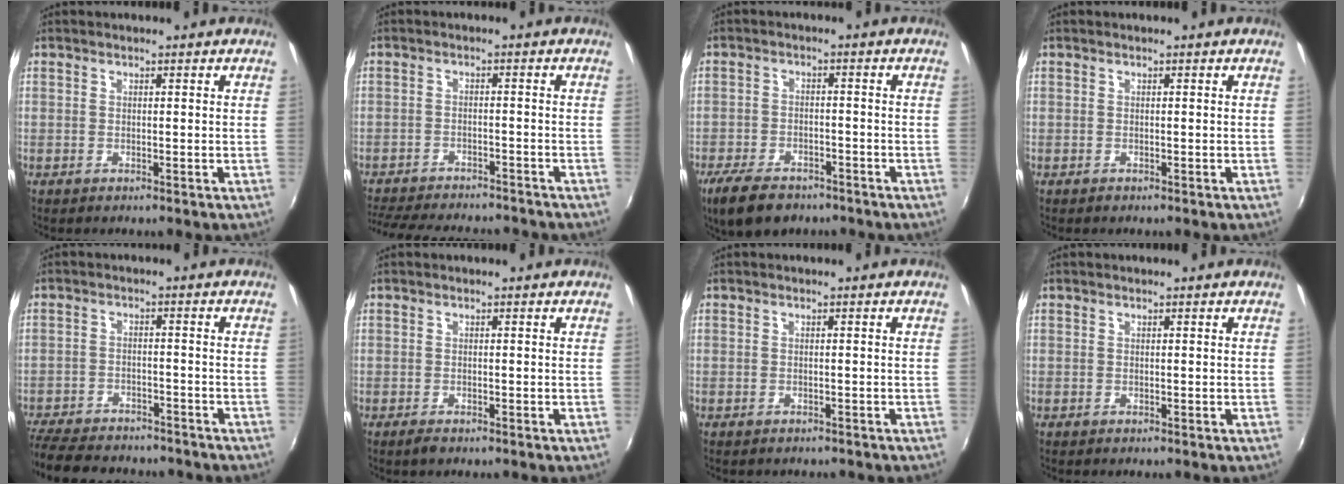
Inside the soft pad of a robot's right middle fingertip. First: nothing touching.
{"total": 15.9, "force": [-14.0, 4.1, 6.4], "torque": [-0.142, -0.019, -0.202]}
{"total": 10.4, "force": [-7.5, 4.9, 5.2], "torque": [-0.131, -0.019, -0.131]}
{"total": 0.0}
{"total": 16.8, "force": [-14.1, 6.0, 7.0], "torque": [-0.166, -0.020, -0.210]}
{"total": 1.4, "force": [-1.0, 0.6, 0.7], "torque": [-0.015, -0.006, -0.020]}
{"total": 1.8, "force": [-1.6, 0.7, 0.5], "torque": [-0.015, -0.010, -0.021]}
{"total": 0.0}